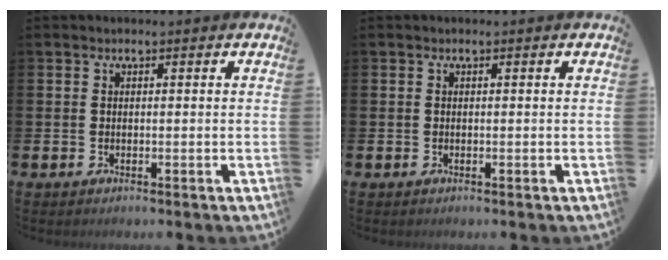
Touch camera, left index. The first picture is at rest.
{"total": 0.0}